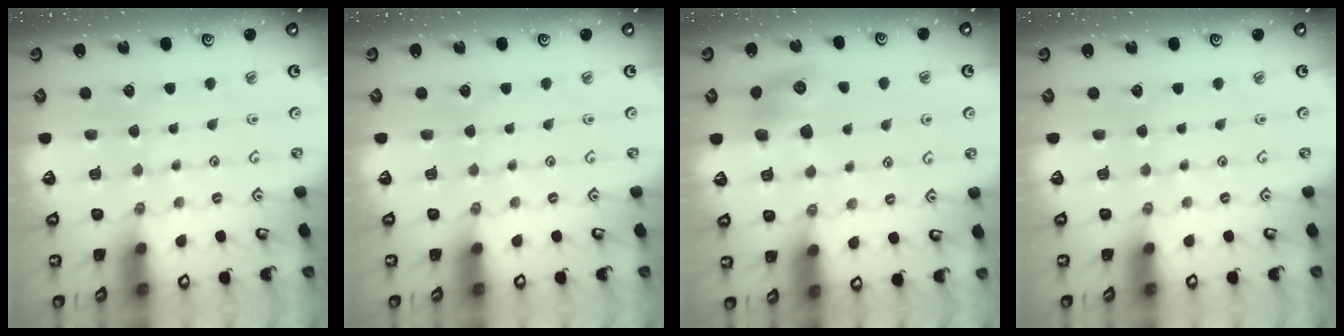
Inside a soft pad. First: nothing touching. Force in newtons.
{"total": 0.0}
{"total": 8.4, "press": 8.3, "slide": 1.2}
{"total": 0.0}